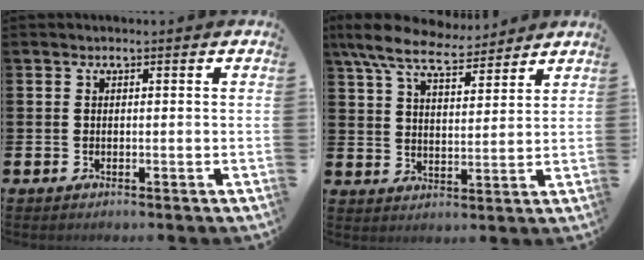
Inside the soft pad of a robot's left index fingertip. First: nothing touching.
{"total": 8.9, "force": [8.0, 2.3, 3.3], "torque": [-0.099, -0.031, 0.147]}